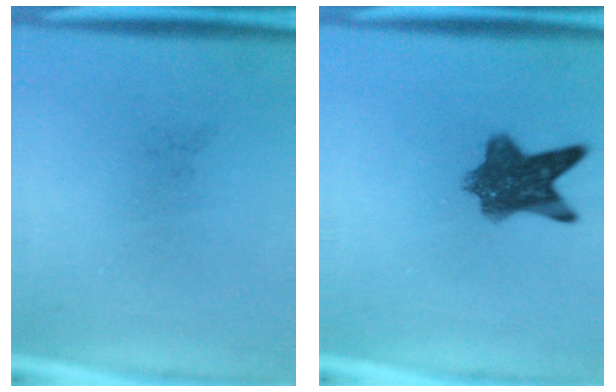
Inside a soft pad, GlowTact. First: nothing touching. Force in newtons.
{"total": 8.2}